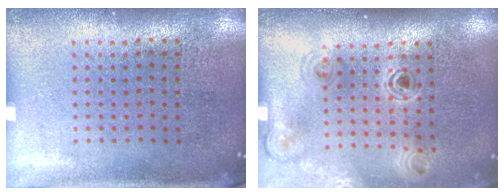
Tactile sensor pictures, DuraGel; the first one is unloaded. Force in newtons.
{"total": 1.1, "press": 1.1, "slide": 0.1}